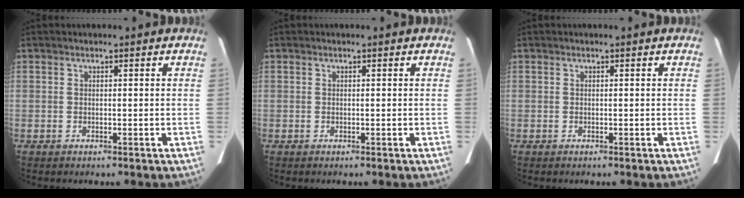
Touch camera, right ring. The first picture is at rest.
{"total": 0.0}
{"total": 0.0}